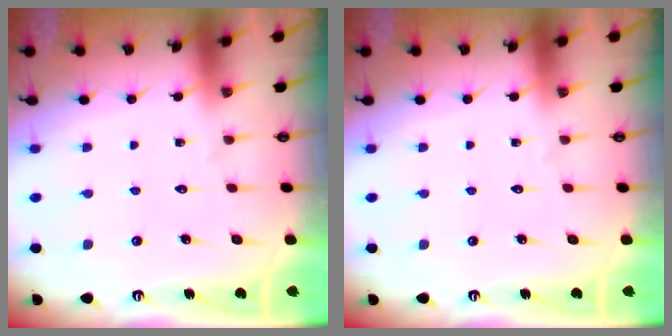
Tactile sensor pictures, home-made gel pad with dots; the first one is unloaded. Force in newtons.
{"total": 0.0}